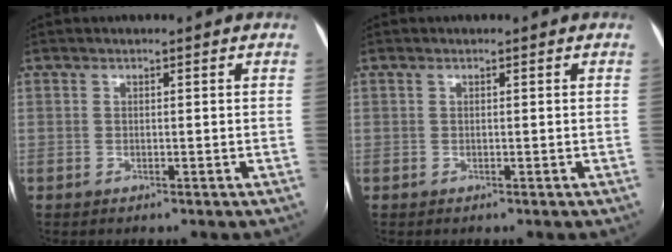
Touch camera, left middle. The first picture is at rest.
{"total": 0.0}